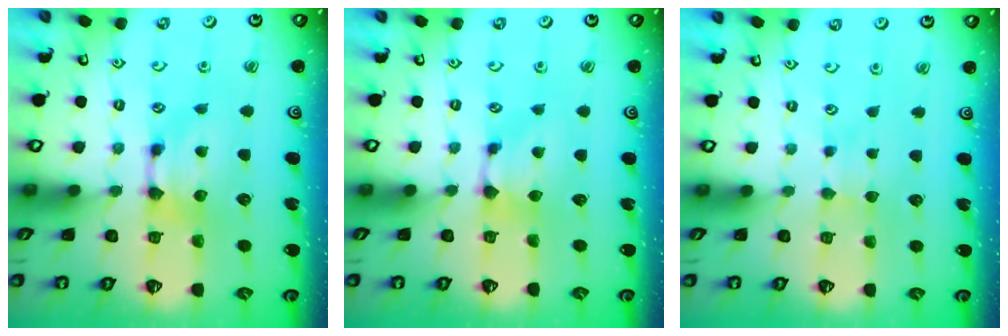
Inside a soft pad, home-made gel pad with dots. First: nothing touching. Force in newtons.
{"total": 0.8, "press": 0.4, "slide": 0.6}
{"total": 1.9, "press": 1.9, "slide": 0.4}